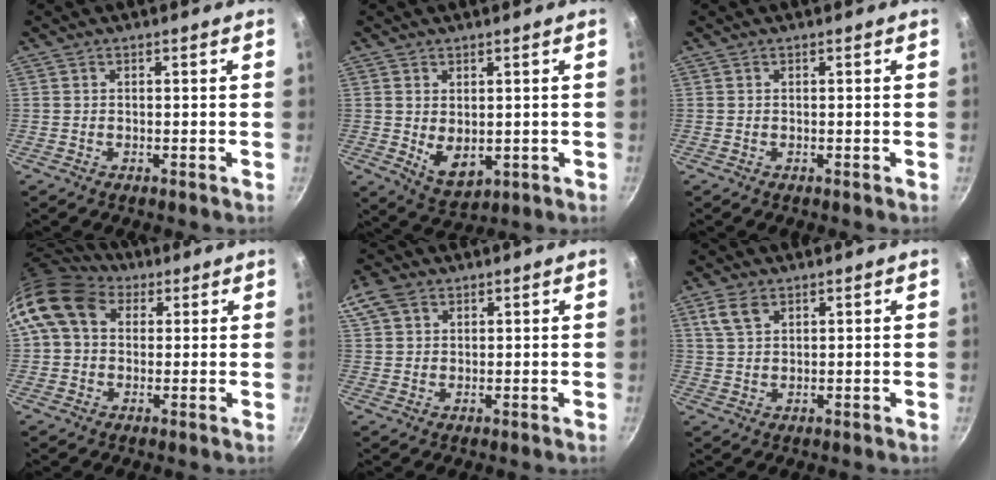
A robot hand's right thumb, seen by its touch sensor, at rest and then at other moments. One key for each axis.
{"total": 6.2, "fx": 0.2, "fy": 4.0, "fz": 4.7, "tx": -0.067, "ty": -0.021, "tz": 0.018}
{"total": 0.0}
{"total": 13.5, "fx": 4.4, "fy": 10.1, "fz": 7.8, "tx": -0.138, "ty": 0.019, "tz": 0.064}
{"total": 6.0, "fx": 3.1, "fy": 4.0, "fz": 3.1, "tx": -0.054, "ty": 0.003, "tz": 0.057}
{"total": 4.7, "fx": 2.6, "fy": 2.6, "fz": 2.9, "tx": -0.052, "ty": -0.003, "tz": 0.055}